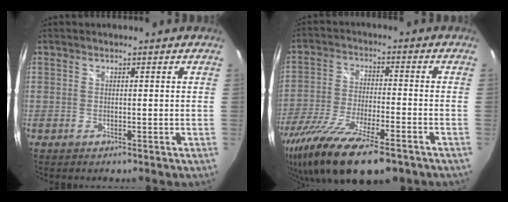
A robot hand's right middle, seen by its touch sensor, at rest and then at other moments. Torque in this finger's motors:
{"motor_torque": [1.10, -1.04, 0.78, 0.21]}